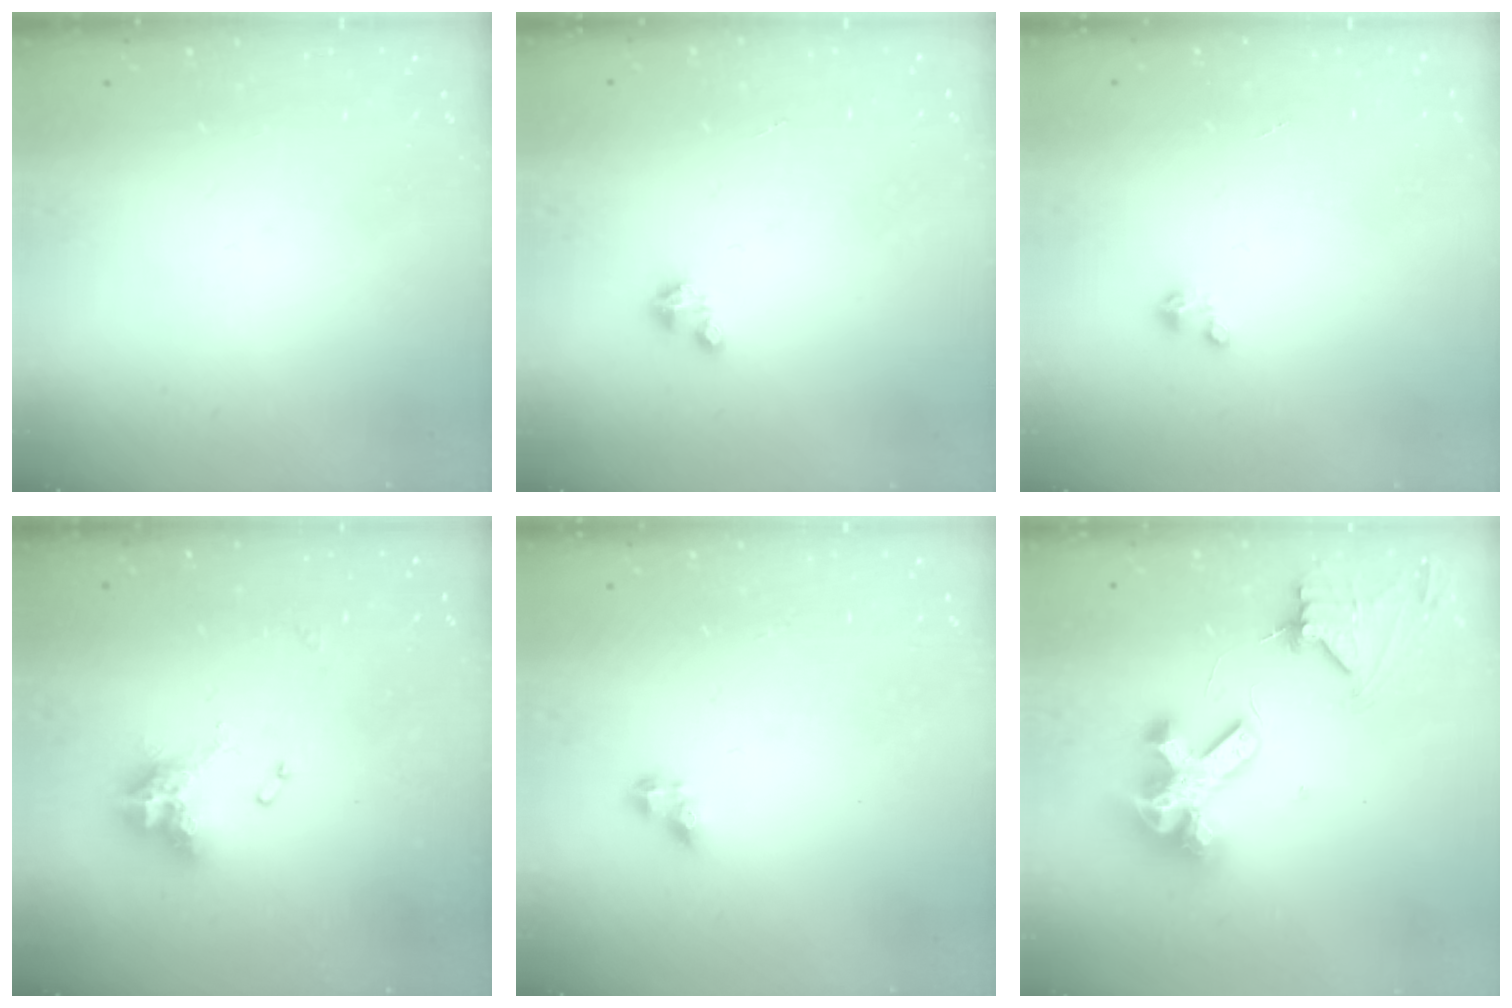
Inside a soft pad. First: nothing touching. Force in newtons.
{"total": 0.9, "press": 0.9, "slide": 0.2}
{"total": 0.8, "press": 0.7, "slide": 0.3}
{"total": 11.3, "press": 11.2, "slide": 1.0}
{"total": 5.2, "press": 5.2, "slide": 0.7}
{"total": 15.0, "press": 14.9, "slide": 1.8}